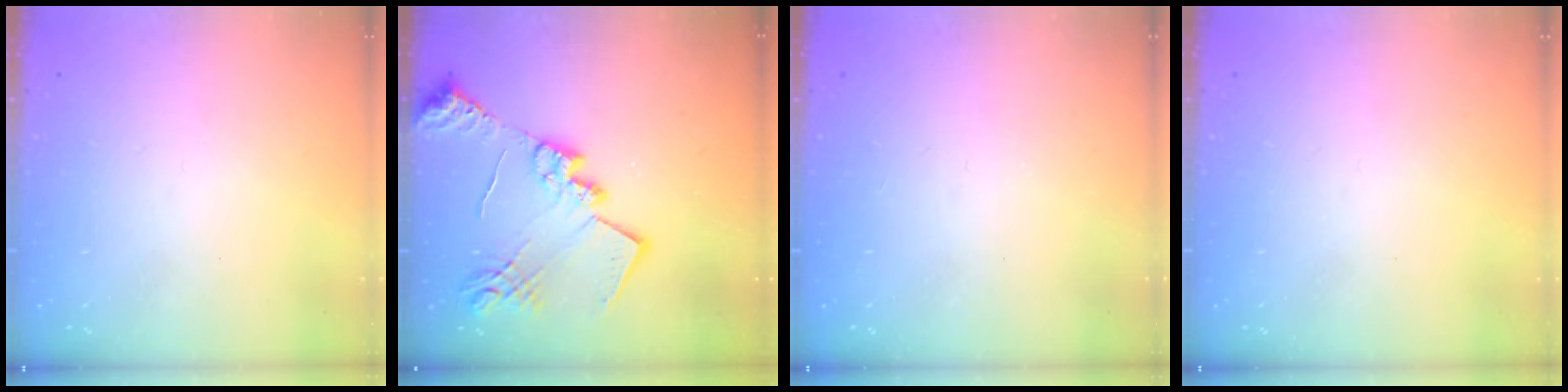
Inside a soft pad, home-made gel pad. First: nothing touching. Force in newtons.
{"total": 18.8, "press": 18.7, "slide": 1.7}
{"total": 1.0, "press": 0.9, "slide": 0.4}
{"total": 0.0}